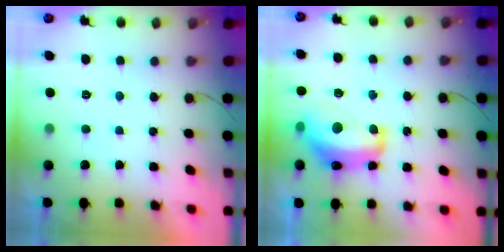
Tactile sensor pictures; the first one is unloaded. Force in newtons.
{"total": 15.0, "press": 14.9, "slide": 1.2}